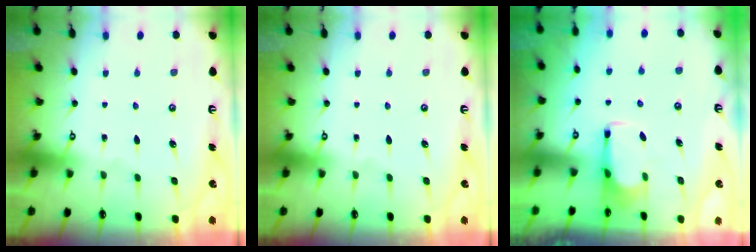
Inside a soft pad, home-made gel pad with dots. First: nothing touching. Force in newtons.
{"total": 0.0}
{"total": 2.9, "press": 2.9, "slide": 0.5}